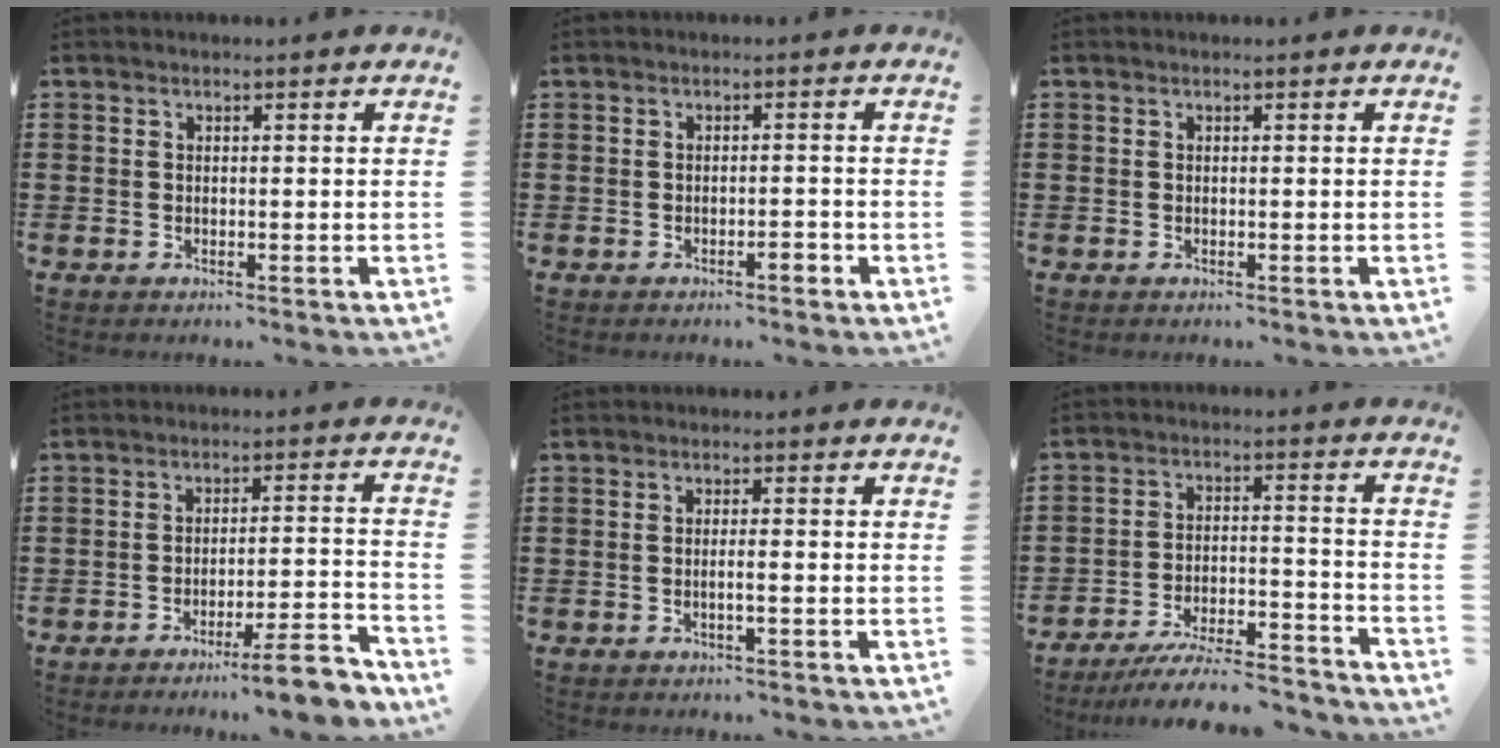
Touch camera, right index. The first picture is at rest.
{"total": 1.7, "force": [-1.2, 0.3, 1.2], "torque": [-0.023, 0.000, -0.021]}
{"total": 0.0}
{"total": 7.1, "force": [-5.6, 0.1, 4.3], "torque": [-0.064, -0.004, -0.103]}
{"total": 1.4, "force": [-0.5, -0.2, 1.3], "torque": [-0.022, -0.005, -0.010]}
{"total": 8.1, "force": [-7.4, 1.0, 3.1], "torque": [-0.050, 0.014, -0.142]}